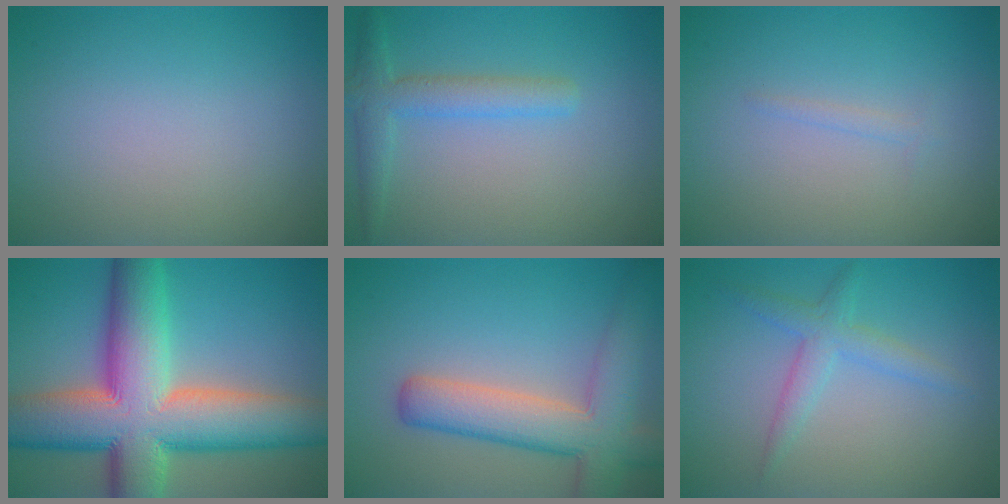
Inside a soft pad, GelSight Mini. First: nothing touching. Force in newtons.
{"total": 3.0, "press": 3.0, "slide": 0.1}
{"total": 0.7, "press": 0.7, "slide": 0.1}
{"total": 15.2, "press": 15.2, "slide": 0.8}
{"total": 7.1, "press": 7.1, "slide": 0.5}
{"total": 3.4, "press": 3.4, "slide": 0.2}